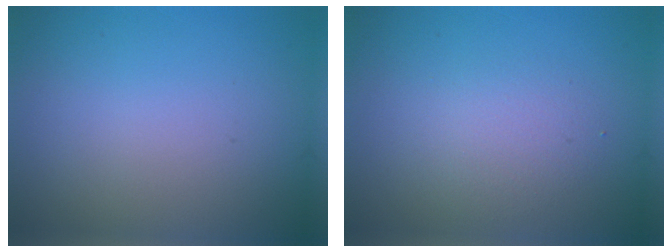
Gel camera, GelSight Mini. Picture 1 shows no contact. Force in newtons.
{"total": 2.2, "press": 2.2, "slide": 0.0}